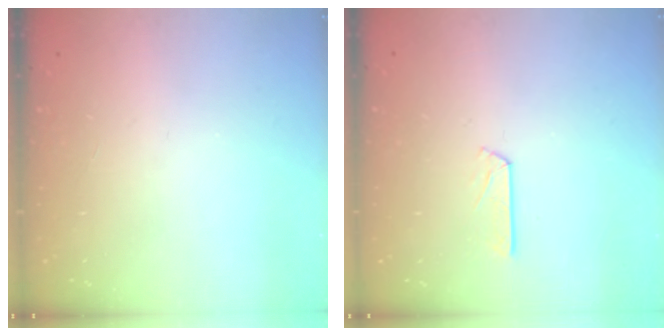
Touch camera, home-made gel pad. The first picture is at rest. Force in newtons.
{"total": 3.6, "press": 3.5, "slide": 0.4}